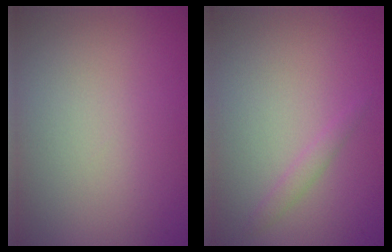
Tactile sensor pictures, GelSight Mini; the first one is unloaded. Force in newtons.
{"total": 1.0, "press": 1.0, "slide": 0.0}